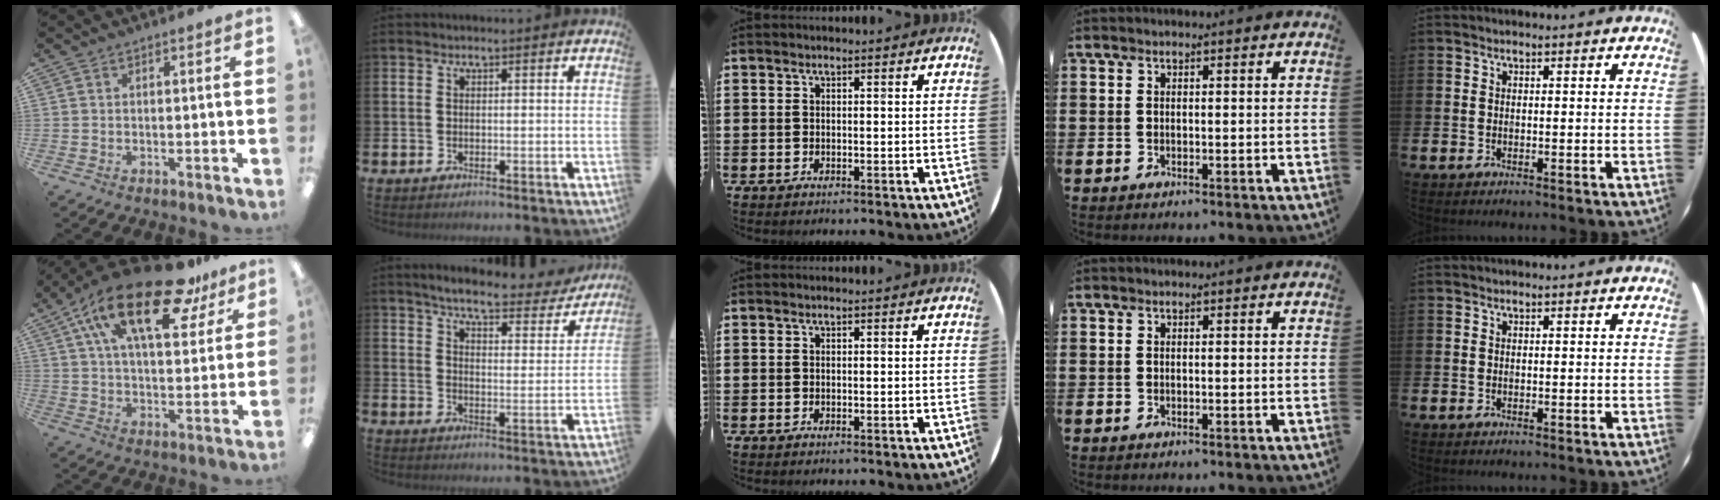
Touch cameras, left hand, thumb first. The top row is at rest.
{"thumb": {"total": 22.9, "force": [13.3, 9.4, 16.1], "torque": [-0.271, -0.056, 0.220]}, "index": {"total": 5.6, "force": [5.1, 1.0, 2.1], "torque": [-0.057, -0.034, 0.081]}}